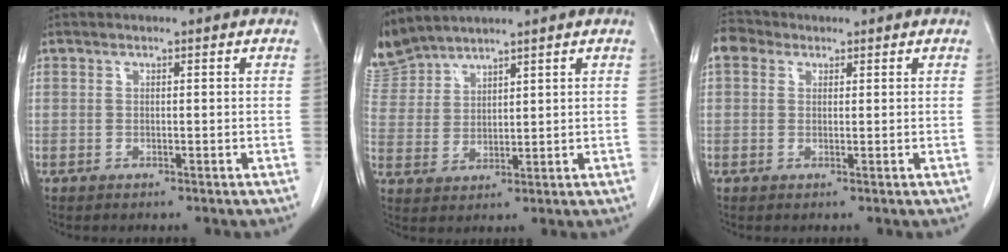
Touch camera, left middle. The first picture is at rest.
{"total": 7.1, "force": [7.1, 0.8, 0.3], "torque": [-0.024, 0.010, 0.158]}
{"total": 3.4, "force": [1.7, 2.6, 1.3], "torque": [-0.032, 0.020, 0.033]}